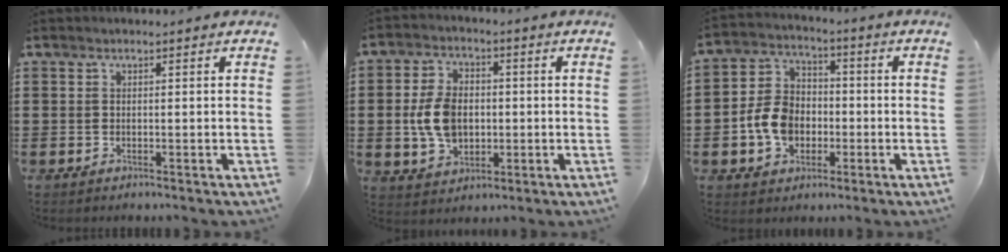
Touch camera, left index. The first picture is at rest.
{"total": 7.9, "force": [-0.4, 5.4, 5.8], "torque": [-0.138, 0.009, -0.012]}
{"total": 8.1, "force": [-2.1, 6.4, 4.6], "torque": [-0.115, 0.016, -0.041]}